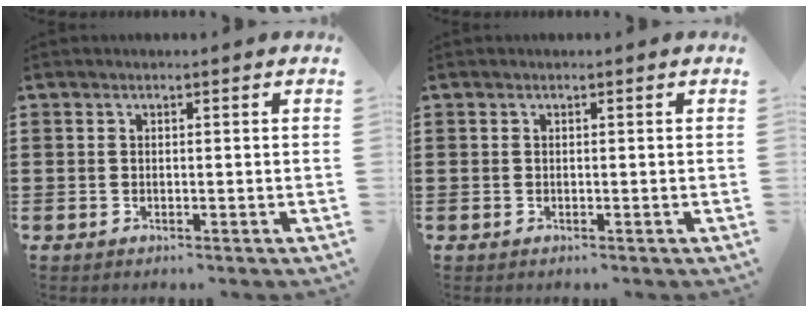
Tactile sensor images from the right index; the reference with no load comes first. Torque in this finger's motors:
{"motor_torque": [-0.12, 0.12, 0.00, 0.00]}